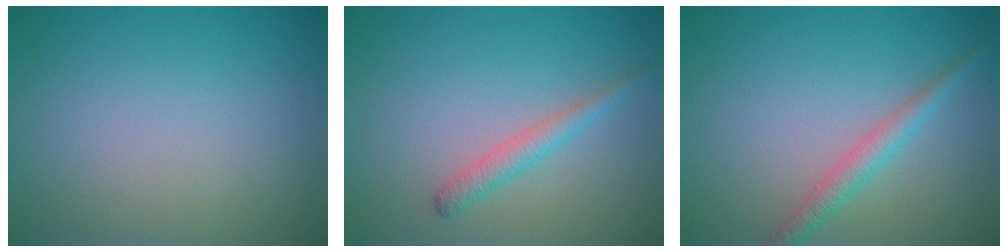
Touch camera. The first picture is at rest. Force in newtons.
{"total": 1.9, "press": 1.9, "slide": 0.0}
{"total": 2.3, "press": 2.3, "slide": 0.1}